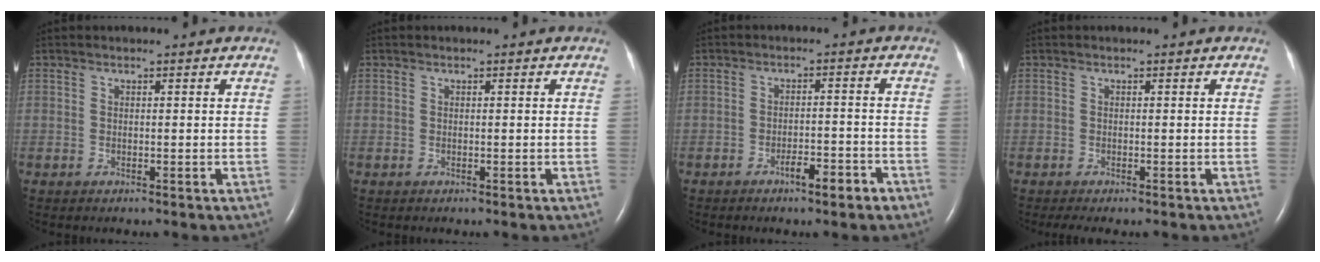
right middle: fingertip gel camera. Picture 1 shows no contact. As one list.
[{"total": 0.0}, {"total": 4.0, "force": [-2.8, 0.8, 2.8], "torque": [-0.043, 0.003, -0.041]}, {"total": 2.5, "force": [-2.0, 0.5, 1.4], "torque": [-0.021, -0.008, -0.026]}]